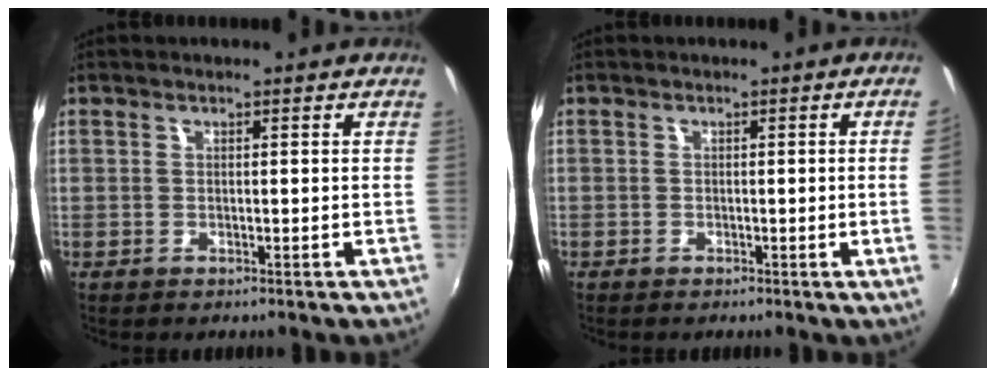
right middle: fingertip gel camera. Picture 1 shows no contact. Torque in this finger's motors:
{"motor_torque": [1.03, -1.11, -0.32, -0.21]}